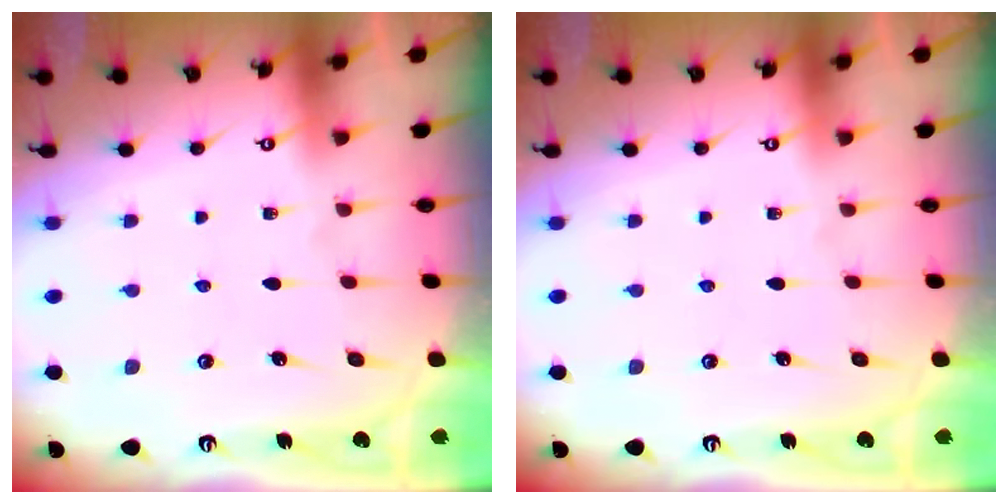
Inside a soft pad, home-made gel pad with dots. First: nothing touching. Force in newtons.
{"total": 0.0}